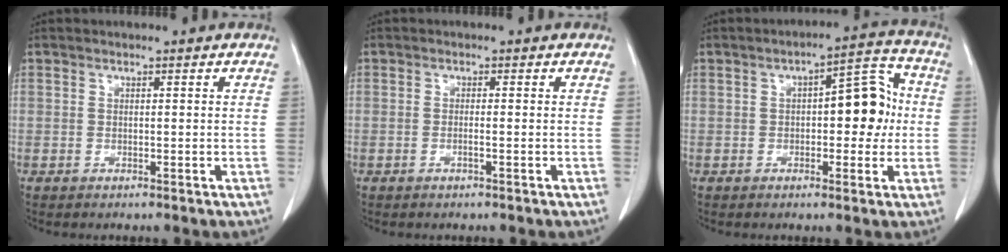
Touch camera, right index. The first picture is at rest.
{"total": 0.8, "force": [-0.2, -0.1, 0.7], "torque": [-0.010, 0.001, -0.004]}
{"total": 9.1, "force": [0.3, 3.7, 8.3], "torque": [-0.107, 0.035, 0.005]}